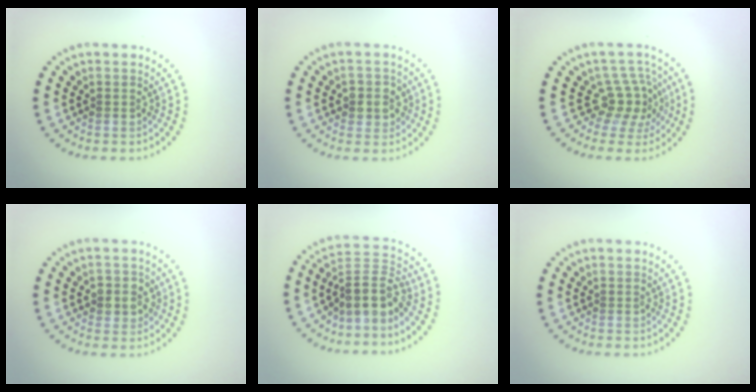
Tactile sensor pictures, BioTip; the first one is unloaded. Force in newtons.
{"total": 2.4, "press": 2.2, "slide": 1.0}
{"total": 3.5, "press": 2.6, "slide": 2.3}
{"total": 2.4, "press": 2.2, "slide": 1.0}
{"total": 4.1, "press": 3.2, "slide": 2.5}
{"total": 0.0}